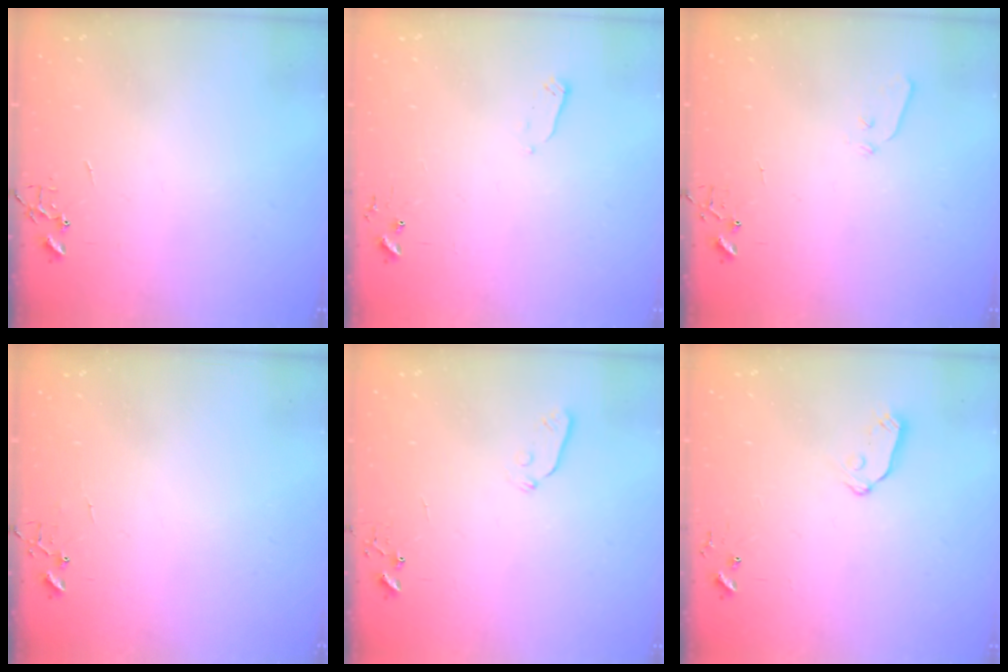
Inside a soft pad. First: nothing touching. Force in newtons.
{"total": 2.4, "press": 2.4, "slide": 0.4}
{"total": 4.0, "press": 3.9, "slide": 0.6}
{"total": 5.0, "press": 5.0, "slide": 0.4}
{"total": 3.9, "press": 3.8, "slide": 0.8}
{"total": 6.8, "press": 6.8, "slide": 0.4}